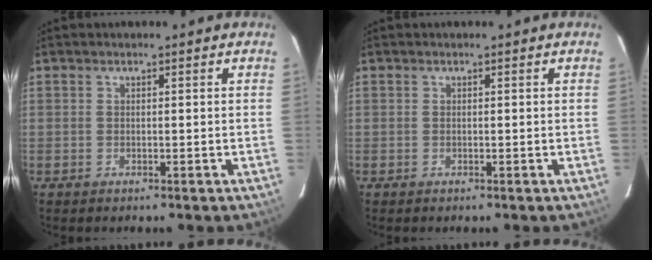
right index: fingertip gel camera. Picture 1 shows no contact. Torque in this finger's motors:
{"motor_torque": [0.00, 0.00, 0.03, 0.00]}